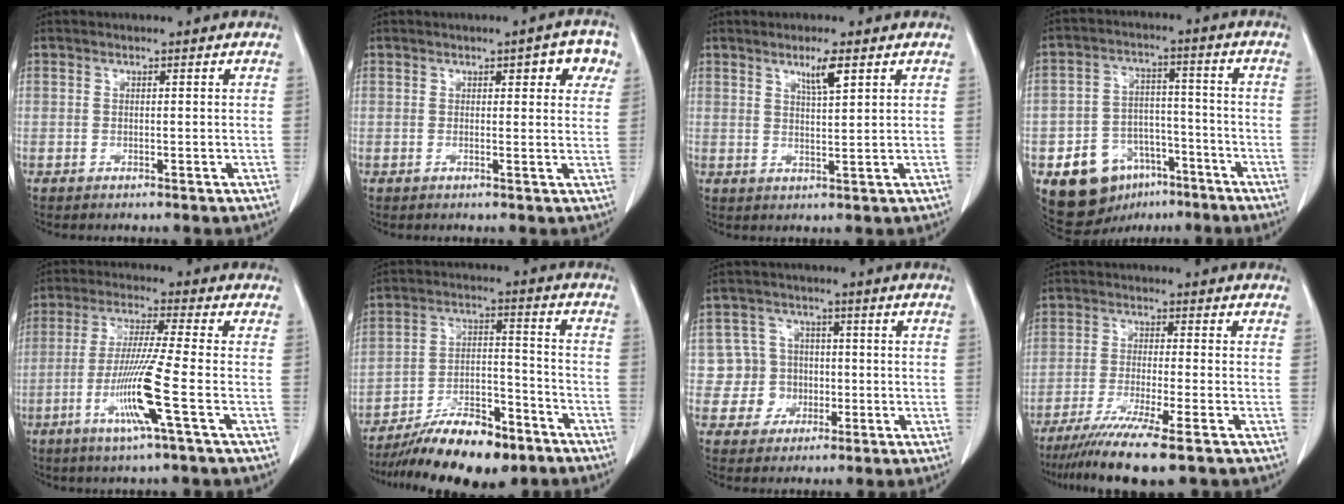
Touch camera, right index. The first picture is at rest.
{"total": 4.8, "force": [2.1, 1.4, 4.1], "torque": [-0.037, 0.009, 0.017]}
{"total": 3.7, "force": [2.1, -0.1, 3.0], "torque": [-0.054, -0.006, 0.038]}
{"total": 11.2, "force": [-6.2, 8.1, 4.5], "torque": [-0.073, 0.028, -0.092]}
{"total": 10.3, "force": [-3.6, -1.4, 9.5], "torque": [-0.189, -0.019, -0.074]}
{"total": 14.0, "force": [-10.7, 4.3, 7.9], "torque": [-0.121, 0.015, -0.182]}
{"total": 5.8, "force": [-0.8, 5.7, 0.2], "torque": [0.009, 0.017, -0.010]}
{"total": 10.3, "force": [-7.4, -0.5, 7.1], "torque": [-0.115, -0.029, -0.121]}